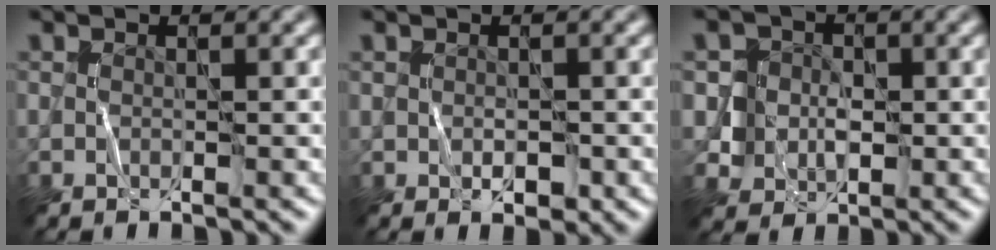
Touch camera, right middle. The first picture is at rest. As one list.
[{"total": 0.6, "force": [0.0, 0.6, 0.2], "torque": [0.001, -0.001, 0.004]}, {"total": 3.4, "force": [0.0, 3.4, 0.4], "torque": [0.006, 0.006, -0.014]}]